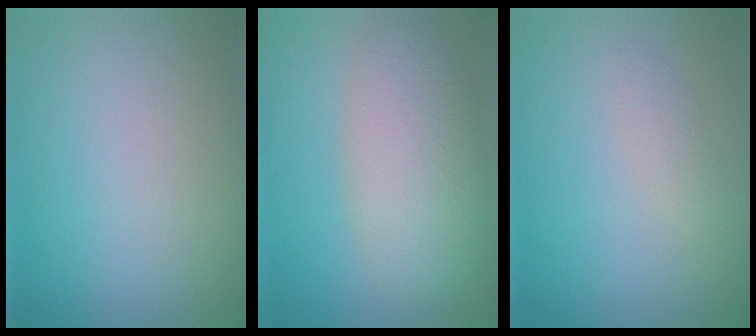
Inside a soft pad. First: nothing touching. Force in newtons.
{"total": 6.7, "press": 6.7, "slide": 0.1}
{"total": 1.2, "press": 1.2, "slide": 0.0}